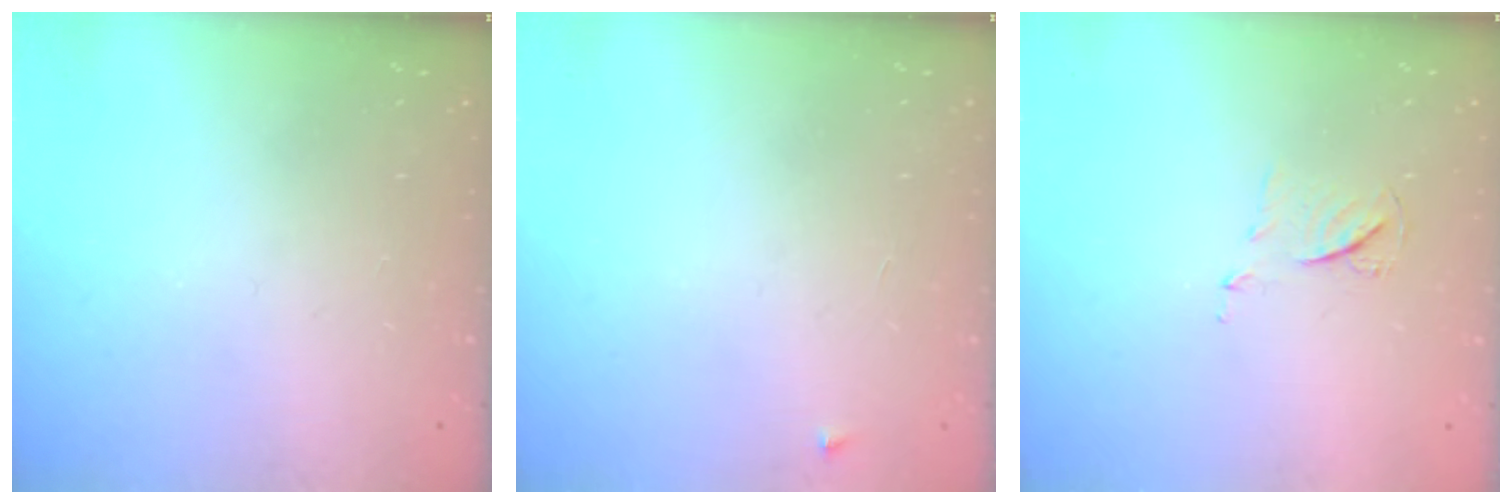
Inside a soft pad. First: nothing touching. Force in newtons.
{"total": 2.3, "press": 2.3, "slide": 0.3}
{"total": 6.1, "press": 6.0, "slide": 0.7}